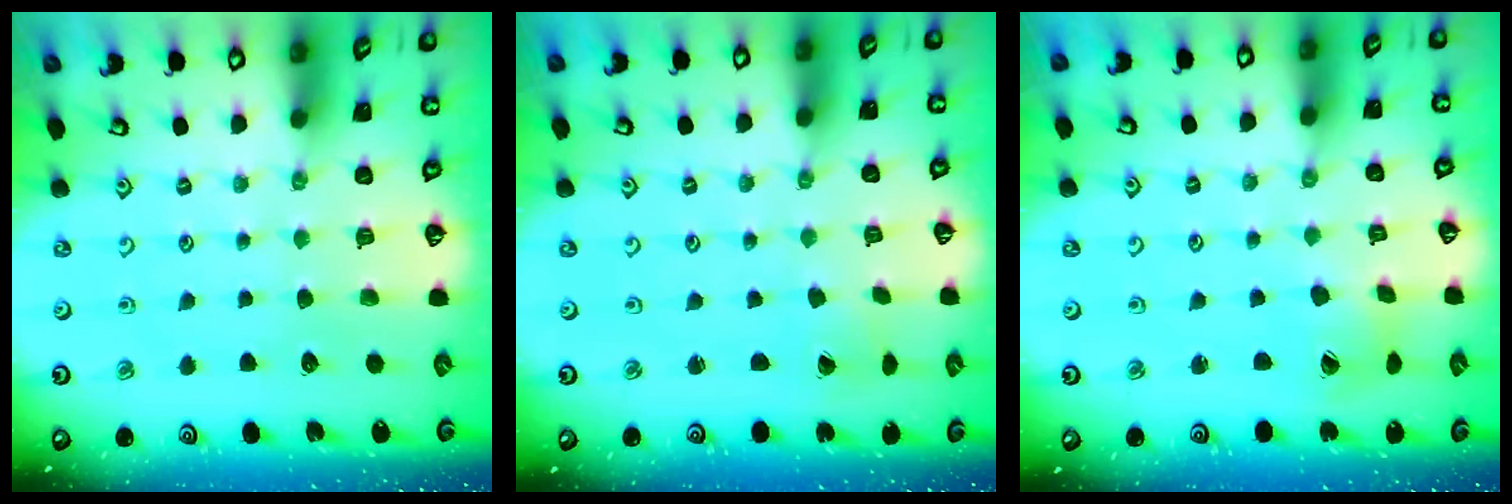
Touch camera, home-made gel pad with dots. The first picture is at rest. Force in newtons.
{"total": 1.0, "press": 1.0, "slide": 0.1}
{"total": 4.9, "press": 4.9, "slide": 0.4}